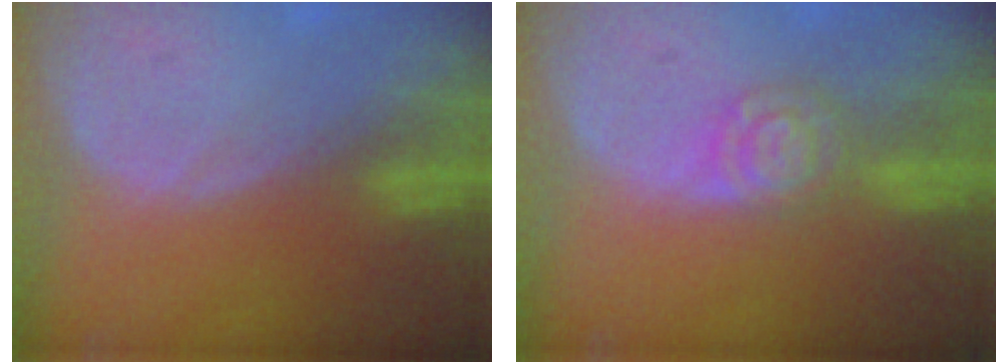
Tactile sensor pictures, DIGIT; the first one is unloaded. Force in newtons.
{"total": 5.1, "press": 4.5, "slide": 2.6}